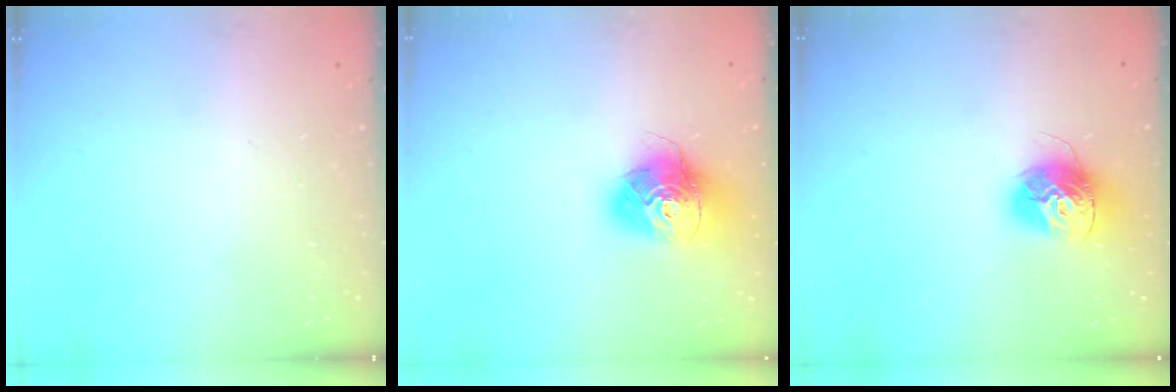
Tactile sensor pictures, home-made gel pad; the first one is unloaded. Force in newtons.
{"total": 15.3, "press": 15.2, "slide": 1.8}
{"total": 14.4, "press": 14.4, "slide": 1.3}